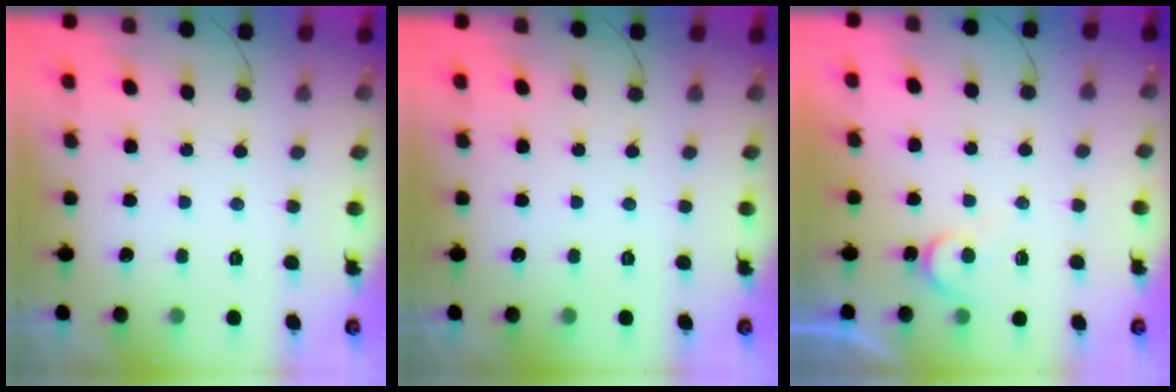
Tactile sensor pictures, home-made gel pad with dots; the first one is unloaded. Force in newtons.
{"total": 0.0}
{"total": 4.4, "press": 4.4, "slide": 0.4}